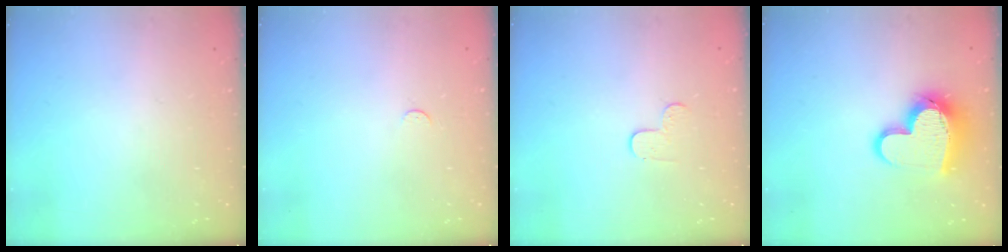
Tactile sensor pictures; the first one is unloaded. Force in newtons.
{"total": 2.5, "press": 2.5, "slide": 0.3}
{"total": 3.5, "press": 3.5, "slide": 0.4}
{"total": 15.5, "press": 15.4, "slide": 1.6}